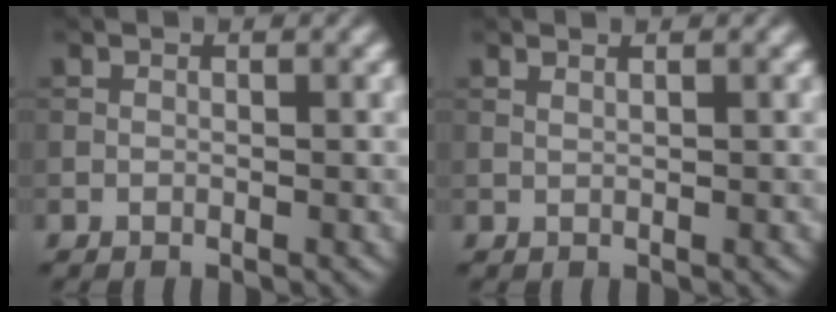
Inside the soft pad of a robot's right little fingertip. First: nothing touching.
{"total": 0.7, "force": [0.6, 0.2, 0.4], "torque": [-0.005, -0.002, 0.006]}